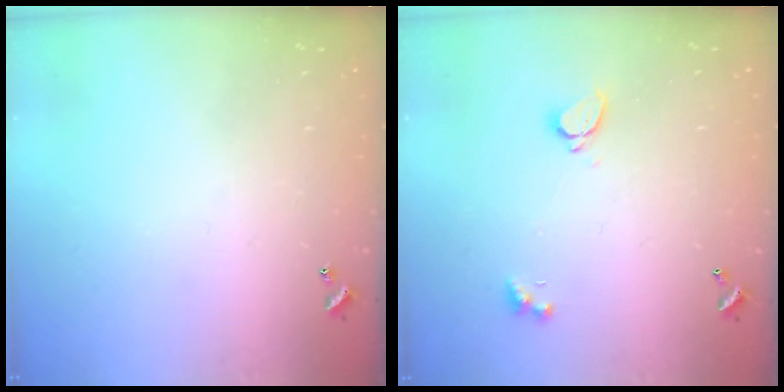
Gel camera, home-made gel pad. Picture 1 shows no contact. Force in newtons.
{"total": 1.7, "press": 1.7, "slide": 0.3}